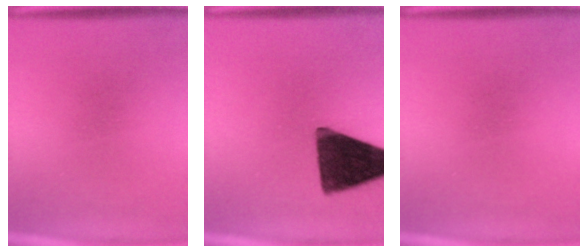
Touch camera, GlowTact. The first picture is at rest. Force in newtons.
{"total": 14.5}
{"total": 0.0}